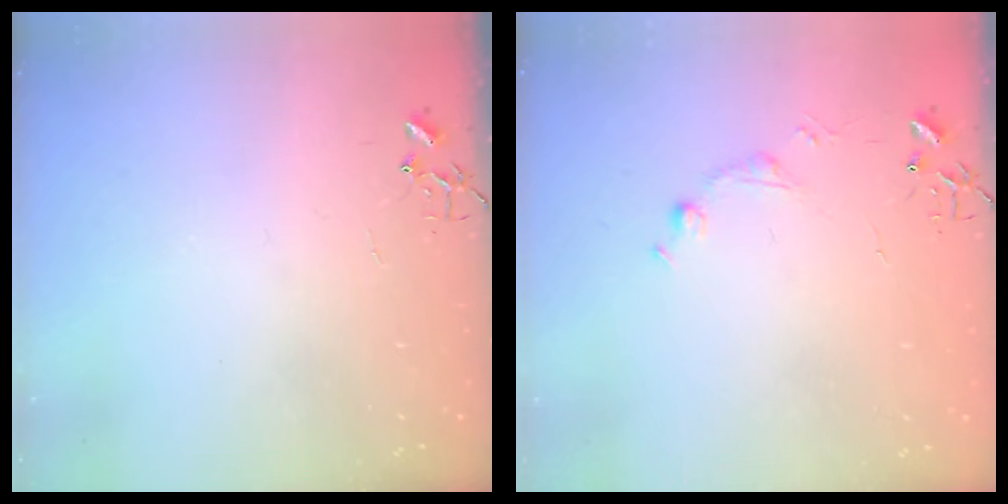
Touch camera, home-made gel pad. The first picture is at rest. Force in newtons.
{"total": 6.6, "press": 6.6, "slide": 0.6}